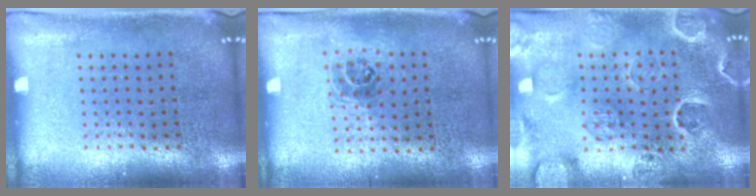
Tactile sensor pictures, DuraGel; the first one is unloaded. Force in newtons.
{"total": 1.0, "press": 0.9, "slide": 0.5}
{"total": 2.7, "press": 2.6, "slide": 0.5}